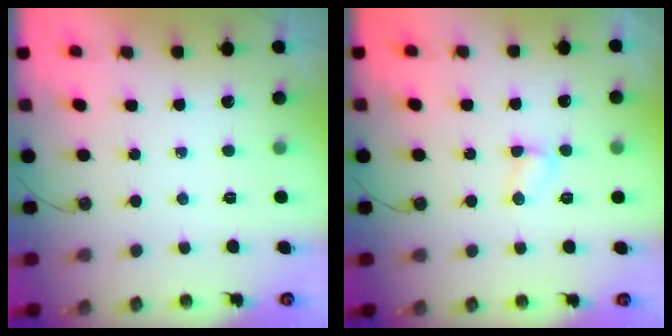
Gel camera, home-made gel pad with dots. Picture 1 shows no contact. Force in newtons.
{"total": 2.9, "press": 2.9, "slide": 0.3}